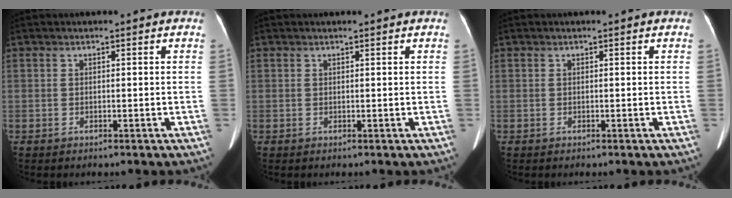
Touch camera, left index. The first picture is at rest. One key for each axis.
{"total": 1.1, "fx": 1.0, "fy": -0.1, "fz": 0.5, "tx": -0.006, "ty": 0.013, "tz": 0.017}
{"total": 0.0}